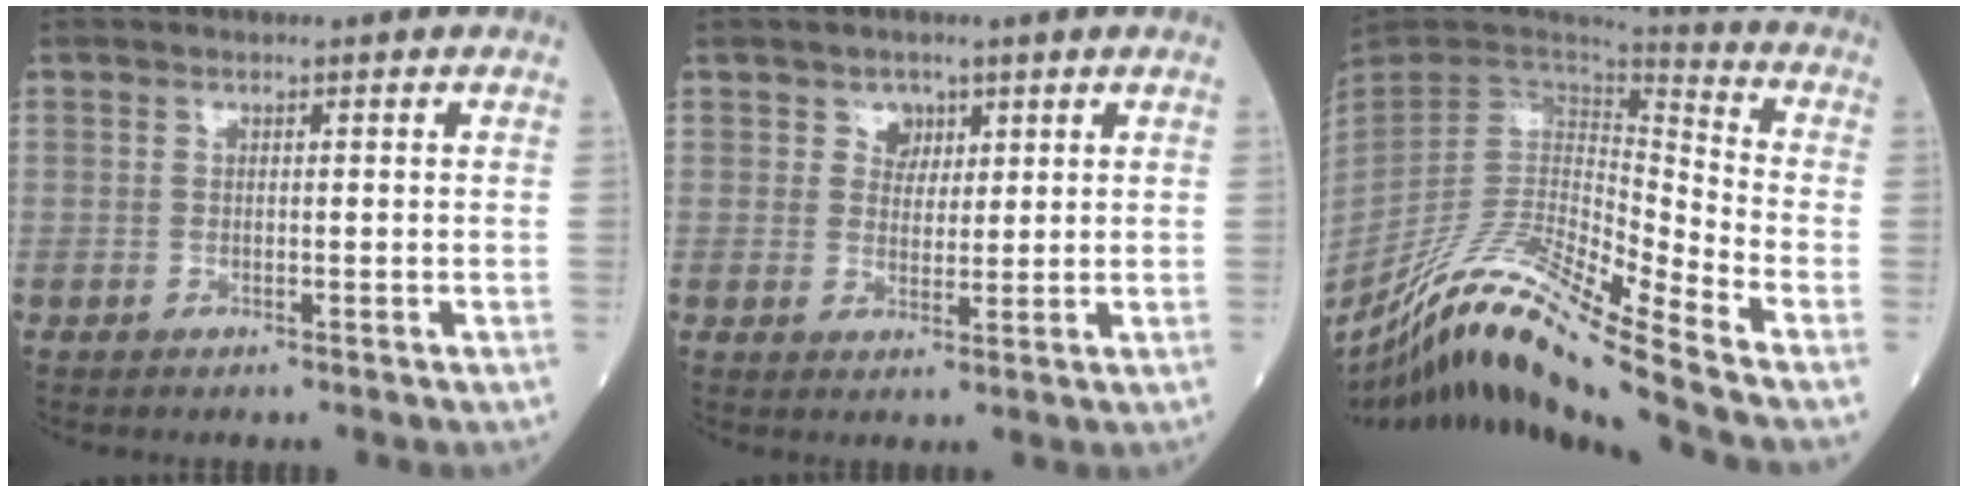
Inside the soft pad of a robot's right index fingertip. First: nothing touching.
{"total": 2.9, "force": [1.6, 2.4, 0.8], "torque": [-0.007, 0.002, 0.024]}
{"total": 18.8, "force": [-15.3, -1.0, 10.8], "torque": [-0.214, -0.005, -0.283]}